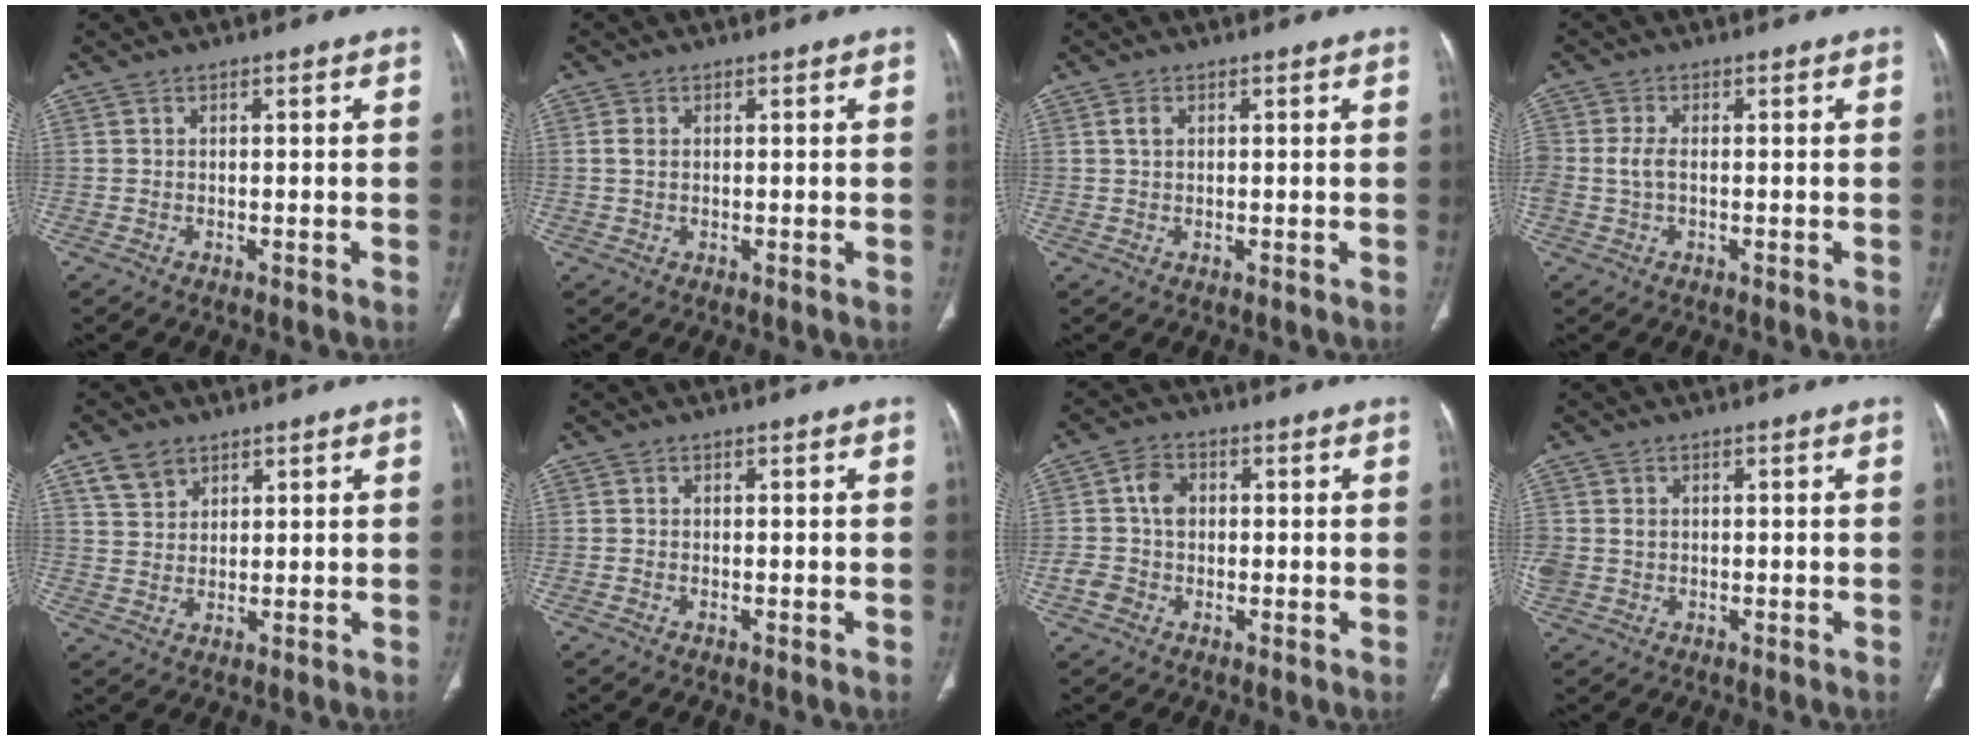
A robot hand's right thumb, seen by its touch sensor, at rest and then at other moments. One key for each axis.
{"total": 1.7, "fx": 0.3, "fy": 1.2, "fz": 1.2, "tx": -0.029, "ty": 0.002, "tz": 0.007}
{"total": 1.5, "fx": 0.5, "fy": 1.0, "fz": 1.1, "tx": -0.018, "ty": 0.003, "tz": 0.011}
{"total": 2.9, "fx": -0.3, "fy": 1.7, "fz": 2.4, "tx": -0.059, "ty": 0.005, "tz": -0.006}
{"total": 5.0, "fx": 3.2, "fy": 3.3, "fz": 1.9, "tx": -0.021, "ty": -0.012, "tz": 0.067}
{"total": 0.0}
{"total": 6.1, "fx": 0.0, "fy": 5.1, "fz": 3.3, "tx": -0.049, "ty": 0.020, "tz": -0.004}
{"total": 3.7, "fx": 0.1, "fy": 3.1, "fz": 1.9, "tx": -0.050, "ty": 0.007, "tz": 0.011}